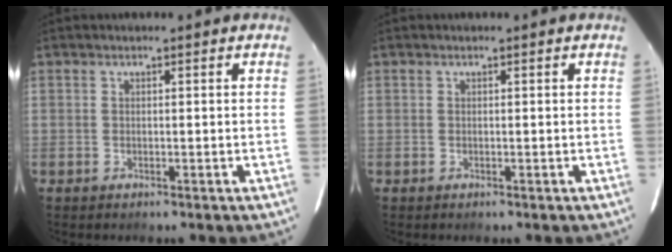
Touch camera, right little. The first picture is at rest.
{"total": 0.0}